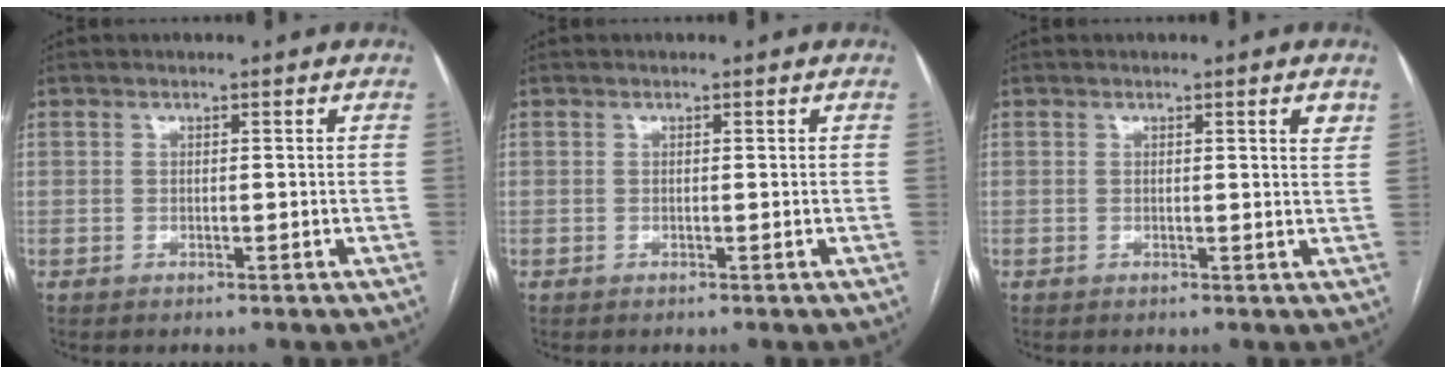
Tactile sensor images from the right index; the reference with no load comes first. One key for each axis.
{"total": 0.0}
{"total": 2.2, "fx": 1.2, "fy": 0.1, "fz": 1.8, "tx": -0.022, "ty": -0.004, "tz": 0.014}